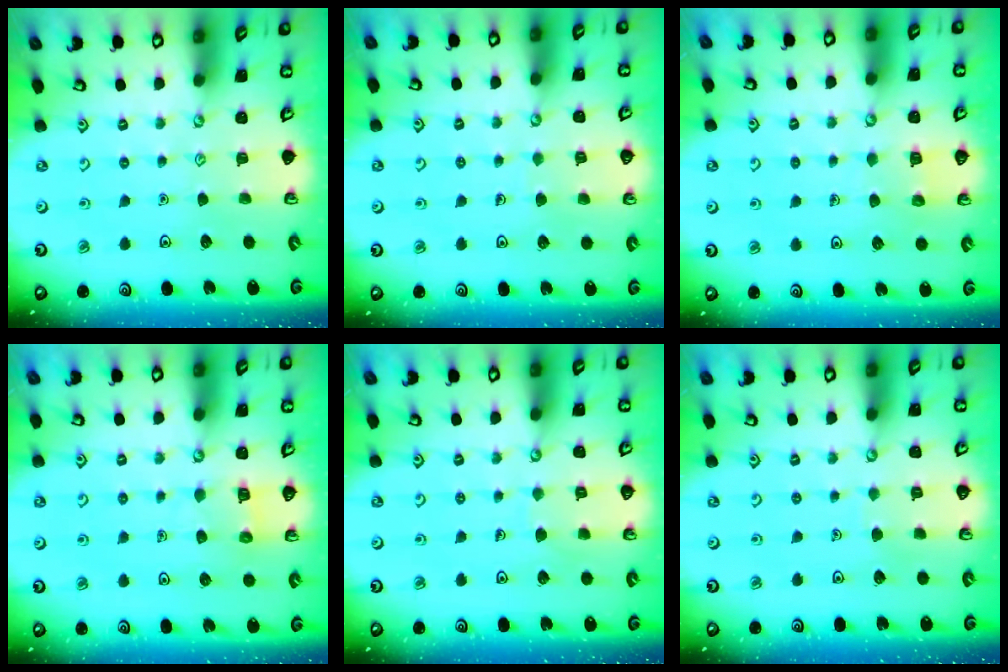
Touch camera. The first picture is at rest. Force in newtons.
{"total": 3.3, "press": 3.3, "slide": 0.2}
{"total": 3.7, "press": 3.7, "slide": 0.2}
{"total": 5.5, "press": 5.5, "slide": 0.6}
{"total": 5.0, "press": 5.0, "slide": 0.4}
{"total": 2.3, "press": 2.3, "slide": 0.1}